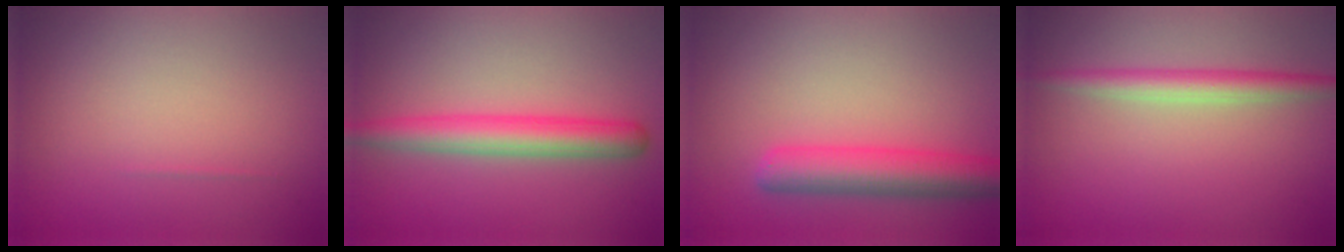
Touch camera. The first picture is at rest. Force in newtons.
{"total": 4.3, "press": 4.3, "slide": 0.1}
{"total": 5.0, "press": 5.0, "slide": 0.3}
{"total": 2.7, "press": 2.7, "slide": 0.0}